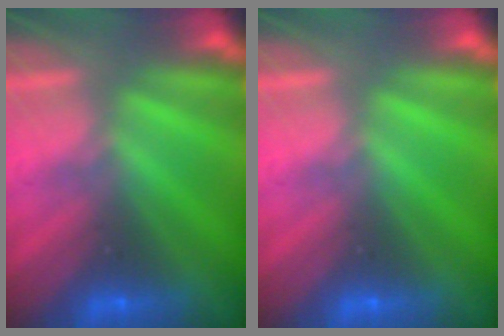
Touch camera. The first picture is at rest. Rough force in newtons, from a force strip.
{"total": 0.0}